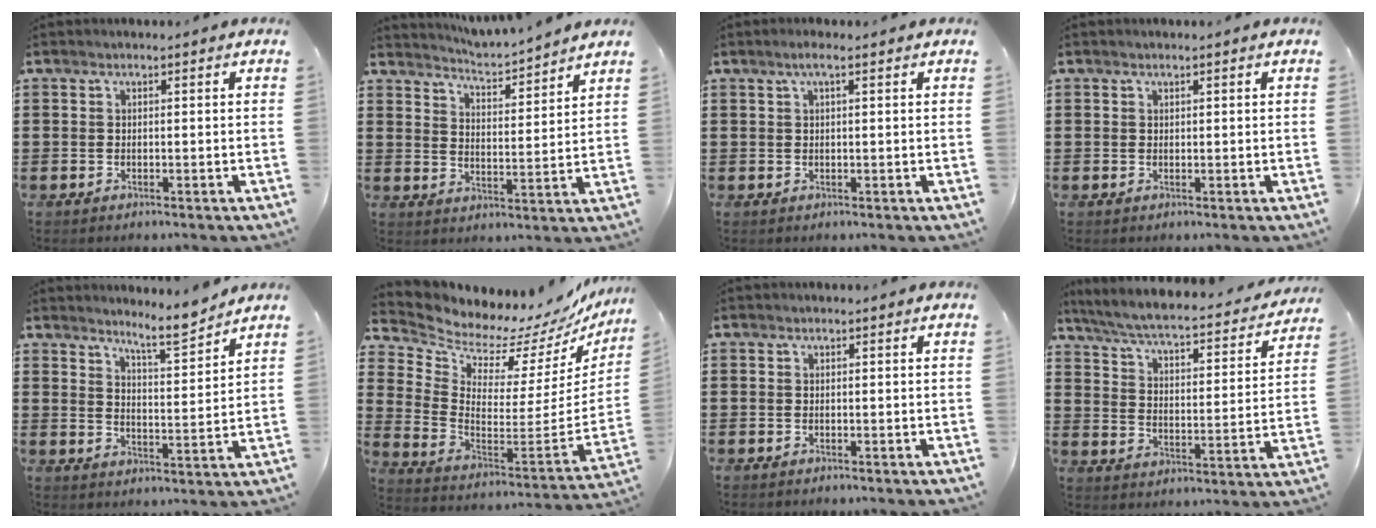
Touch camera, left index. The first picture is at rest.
{"total": 3.9, "force": [3.9, -0.7, 0.3], "torque": [-0.027, -0.037, 0.061]}
{"total": 1.8, "force": [0.8, 0.2, 1.6], "torque": [-0.031, 0.002, 0.014]}
{"total": 0.0}
{"total": 6.7, "force": [6.1, 0.5, 2.6], "torque": [-0.045, -0.039, 0.104]}
{"total": 6.1, "force": [5.9, 1.6, 0.4], "torque": [-0.044, -0.075, 0.095]}
{"total": 0.0}
{"total": 4.9, "force": [4.4, 0.1, 2.1], "torque": [-0.064, -0.037, 0.066]}